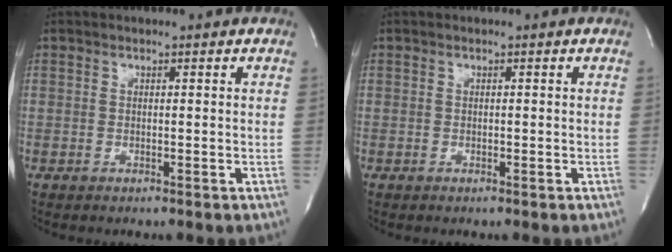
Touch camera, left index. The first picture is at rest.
{"total": 0.0}